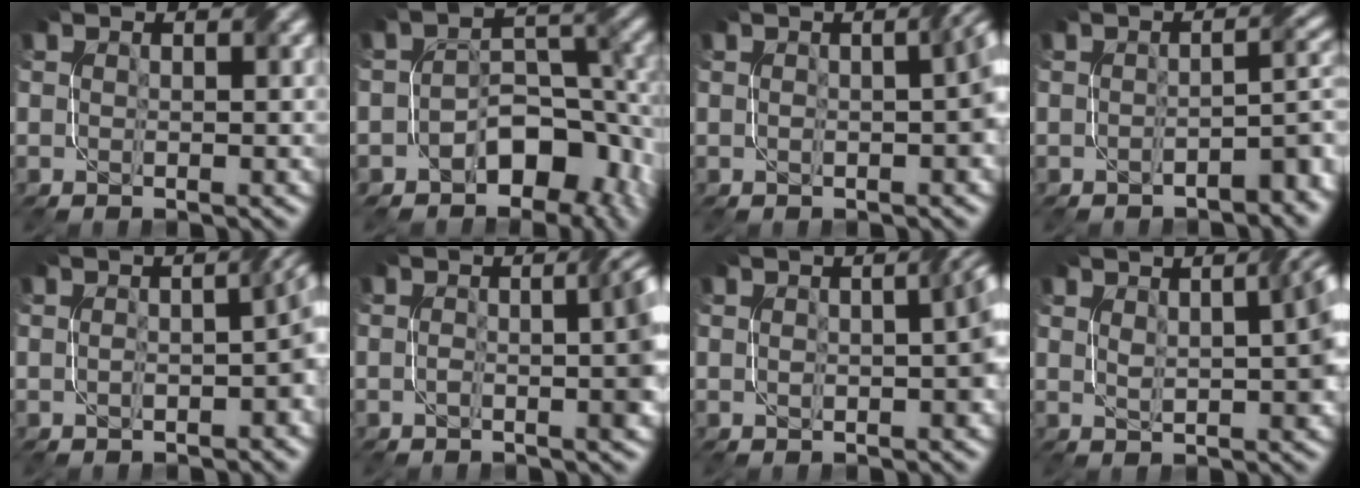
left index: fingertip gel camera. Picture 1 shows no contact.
{"total": 7.5, "force": [-3.9, 4.5, 4.6], "torque": [-0.044, -0.001, -0.064]}
{"total": 3.1, "force": [-0.2, 0.6, 3.0], "torque": [-0.045, 0.008, -0.004]}
{"total": 3.4, "force": [-2.1, 1.0, 2.5], "torque": [-0.038, 0.005, -0.031]}
{"total": 4.3, "force": [-0.7, 1.3, 4.0], "torque": [-0.059, 0.004, -0.008]}
{"total": 5.3, "force": [-0.3, 1.6, 5.0], "torque": [-0.052, 0.010, -0.007]}
{"total": 3.3, "force": [0.0, 0.8, 3.2], "torque": [-0.047, 0.008, 0.001]}
{"total": 5.4, "force": [1.6, 1.7, 4.9], "torque": [-0.053, 0.015, 0.021]}